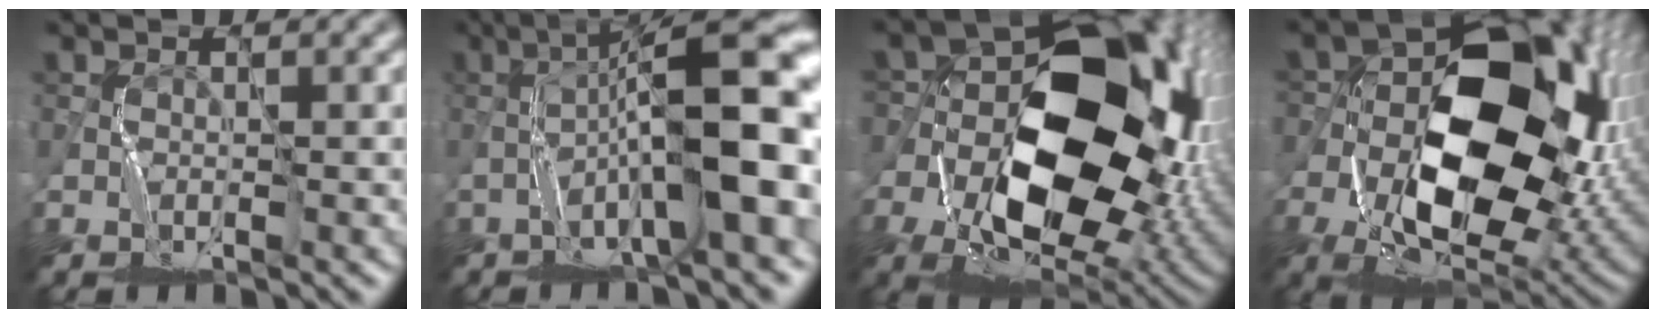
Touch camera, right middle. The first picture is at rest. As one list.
[{"total": 10.9, "force": [-2.6, 1.7, 10.4], "torque": [-0.167, 0.027, -0.039]}, {"total": 19.0, "force": [-2.5, 12.4, 14.2], "torque": [-0.235, -0.012, -0.011]}, {"total": 17.3, "force": [-2.5, 11.0, 13.2], "torque": [-0.221, -0.011, -0.030]}]